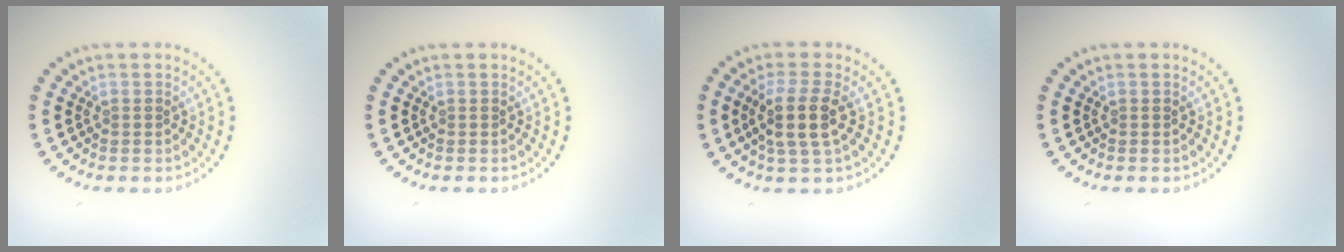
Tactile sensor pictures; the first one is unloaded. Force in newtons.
{"total": 0.0}
{"total": 3.3, "press": 2.9, "slide": 1.6}
{"total": 0.0}